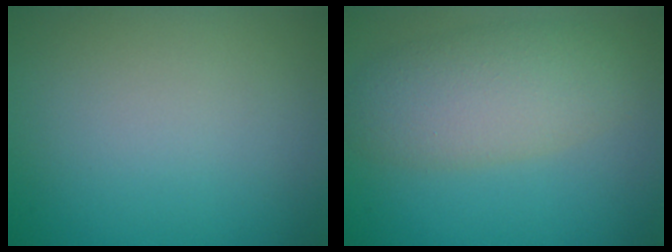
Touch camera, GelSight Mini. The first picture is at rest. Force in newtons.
{"total": 5.7, "press": 5.7, "slide": 0.5}